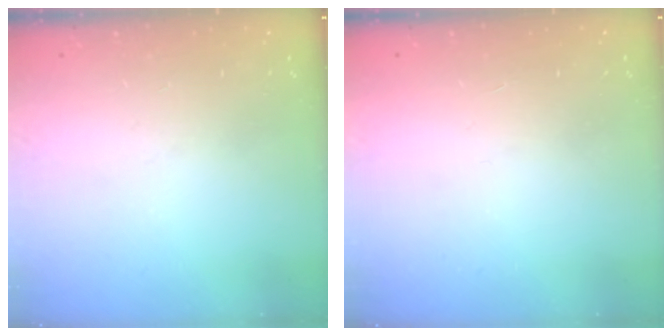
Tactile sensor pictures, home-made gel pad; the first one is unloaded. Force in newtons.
{"total": 1.7, "press": 1.6, "slide": 0.1}